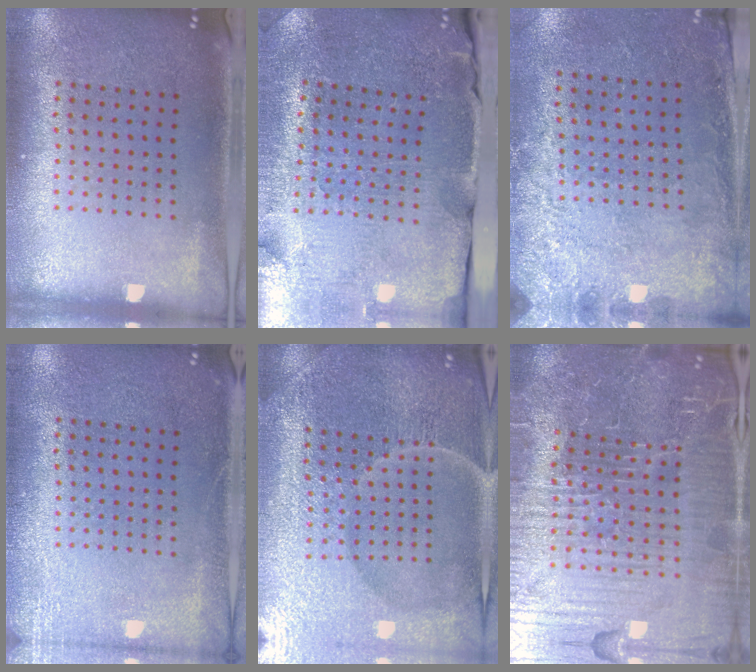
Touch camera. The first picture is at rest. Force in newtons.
{"total": 3.6, "press": 3.6, "slide": 0.4}
{"total": 2.8, "press": 1.9, "slide": 2.0}
{"total": 2.1, "press": 2.1, "slide": 0.3}
{"total": 5.7, "press": 5.3, "slide": 2.2}
{"total": 7.4, "press": 6.6, "slide": 3.4}